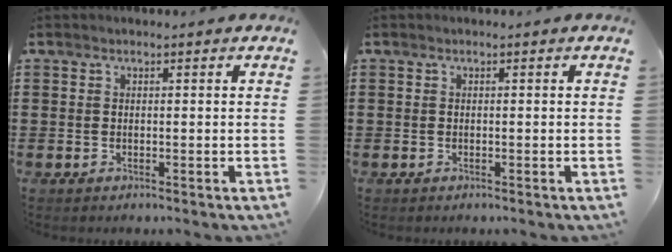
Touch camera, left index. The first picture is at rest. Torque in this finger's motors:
{"motor_torque": [0.00, 0.00, 0.00, 0.00]}